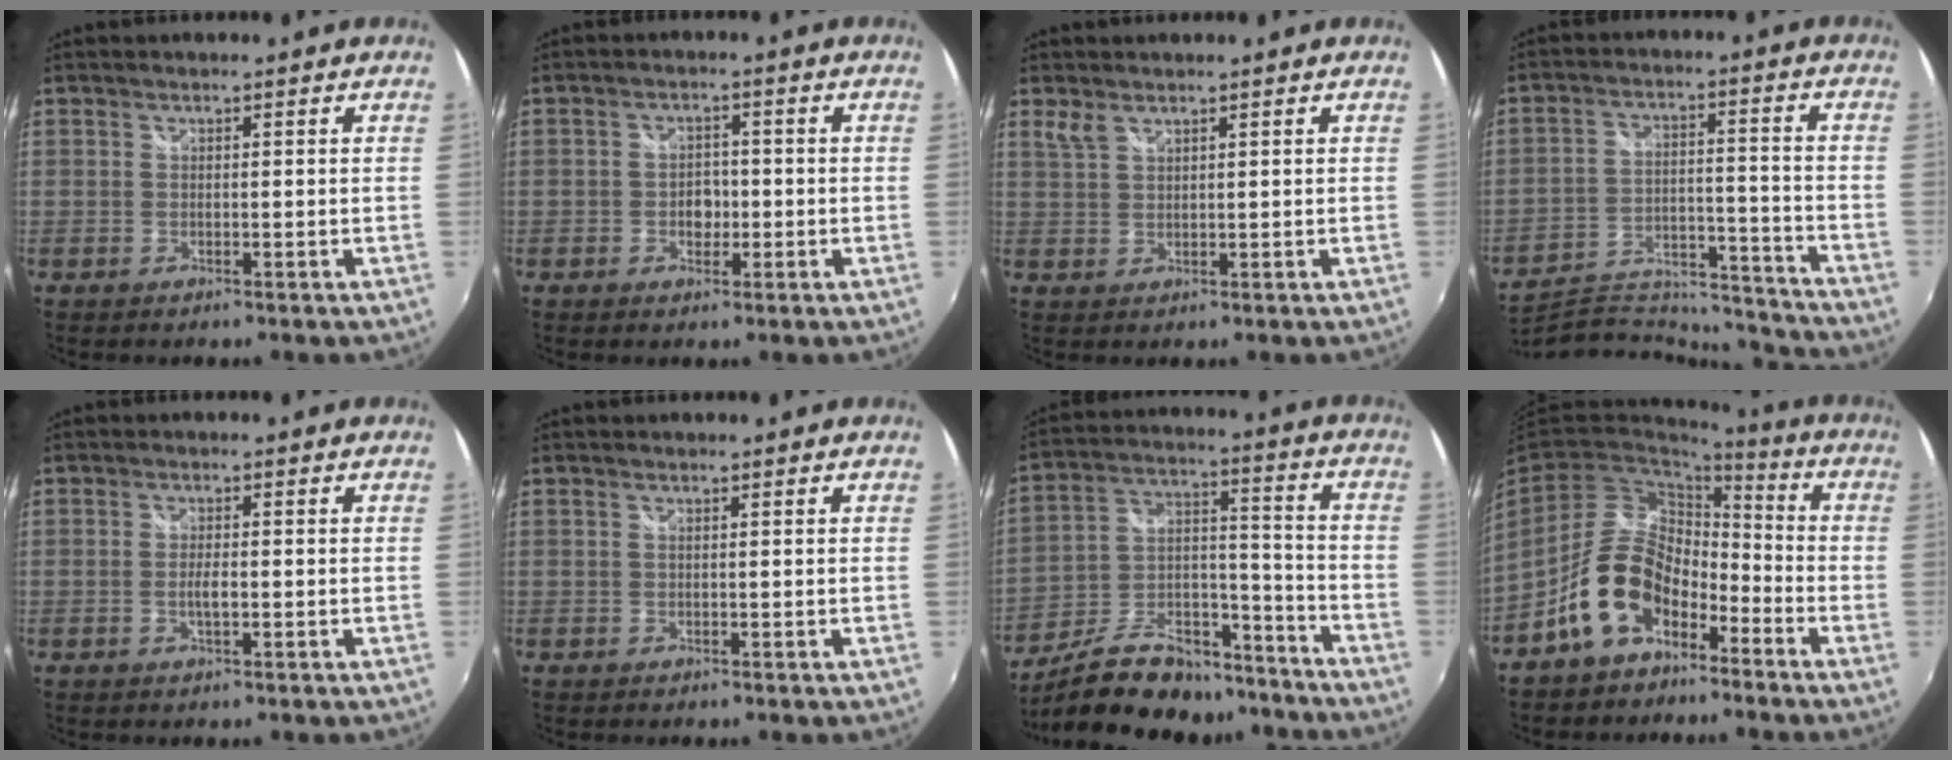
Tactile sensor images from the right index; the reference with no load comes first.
{"total": 3.4, "force": [-0.9, 2.6, 2.0], "torque": [-0.032, 0.004, -0.014]}
{"total": 2.1, "force": [1.6, 0.7, 1.2], "torque": [-0.025, 0.001, 0.032]}
{"total": 20.6, "force": [-19.6, 4.8, 4.1], "torque": [-0.082, 0.024, -0.277]}
{"total": 2.1, "force": [-0.5, 0.6, 1.9], "torque": [-0.034, -0.004, -0.008]}
{"total": 0.0}
{"total": 21.5, "force": [-17.2, 9.1, 9.2], "torque": [-0.179, 0.033, -0.254]}
{"total": 12.1, "force": [-7.5, 6.9, 6.6], "torque": [-0.125, 0.031, -0.123]}